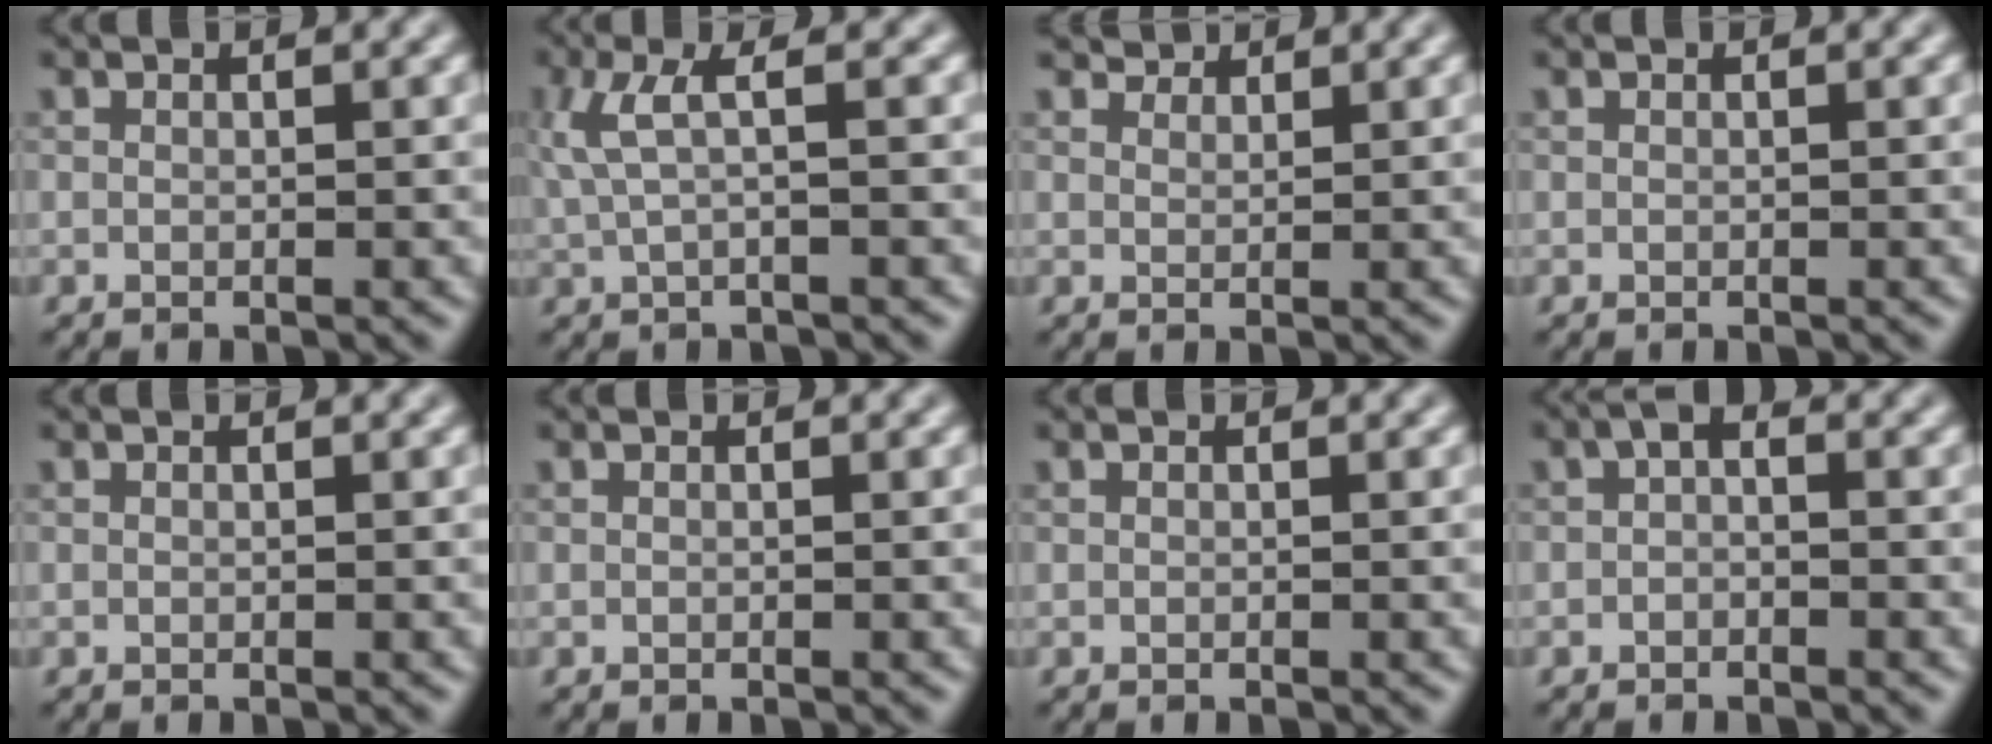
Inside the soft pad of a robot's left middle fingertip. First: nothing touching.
{"total": 3.0, "force": [0.6, 0.7, 2.8], "torque": [-0.068, 0.007, 0.012]}
{"total": 2.3, "force": [2.1, 0.9, 0.4], "torque": [-0.014, -0.010, 0.040]}
{"total": 0.0}
{"total": 0.0}
{"total": 0.0}
{"total": 0.0}
{"total": 1.0, "force": [-0.4, 0.5, 0.8], "torque": [-0.017, 0.003, -0.010]}